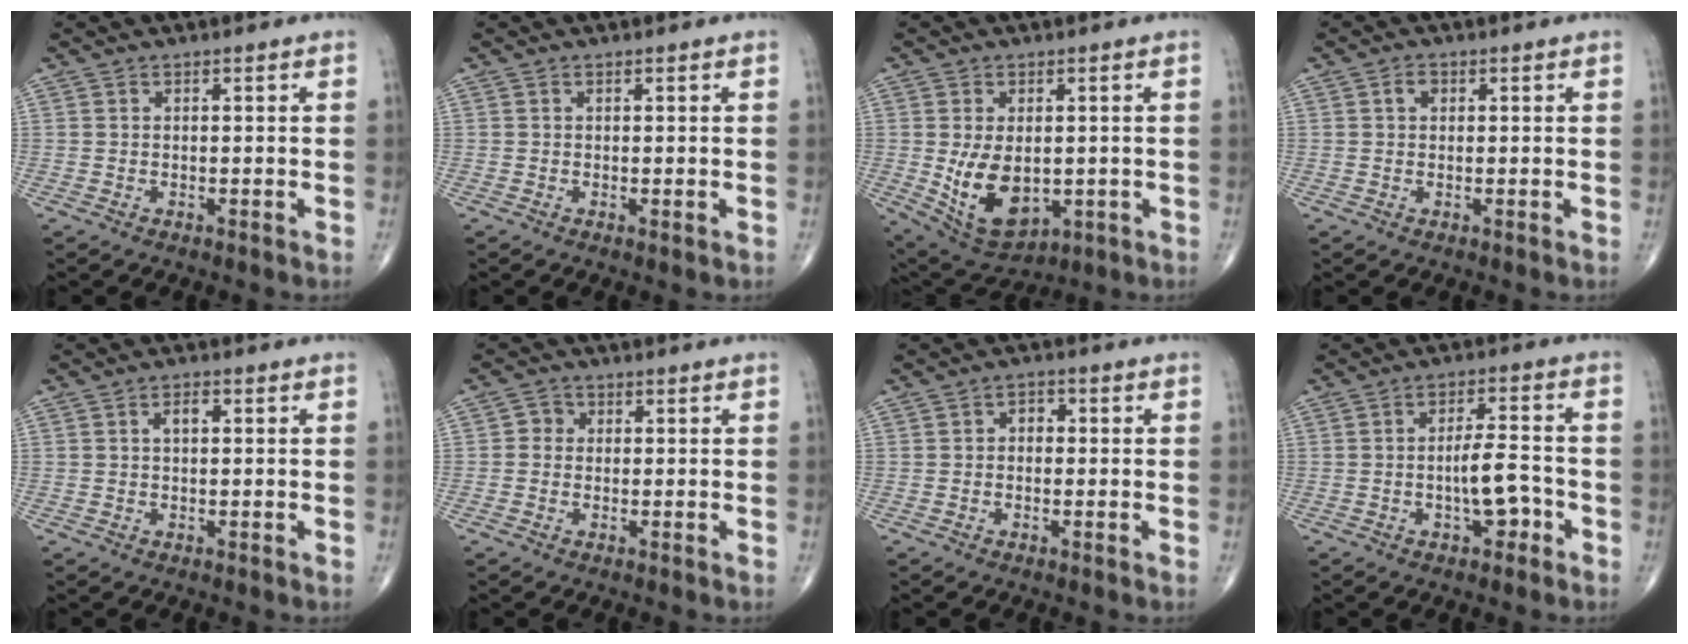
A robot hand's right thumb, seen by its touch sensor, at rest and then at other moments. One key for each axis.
{"total": 0.7, "fx": 0.0, "fy": 0.2, "fz": 0.7, "tx": -0.015, "ty": -0.004, "tz": 0.001}
{"total": 11.6, "fx": -1.3, "fy": 7.2, "fz": 9.0, "tx": -0.137, "ty": -0.009, "tz": 0.003}
{"total": 1.9, "fx": 0.6, "fy": 1.3, "fz": 1.2, "tx": -0.017, "ty": 0.004, "tz": 0.008}
{"total": 2.2, "fx": 0.4, "fy": 1.2, "fz": 1.8, "tx": -0.032, "ty": 0.007, "tz": 0.006}
{"total": 2.4, "fx": 0.1, "fy": 2.2, "fz": 0.9, "tx": 0.001, "ty": 0.006, "tz": -0.006}
{"total": 2.5, "fx": 0.0, "fy": 1.9, "fz": 1.5, "tx": -0.004, "ty": 0.010, "tz": -0.008}
{"total": 6.7, "fx": -2.2, "fy": 2.7, "fz": 5.7, "tx": -0.083, "ty": 0.024, "tz": -0.036}